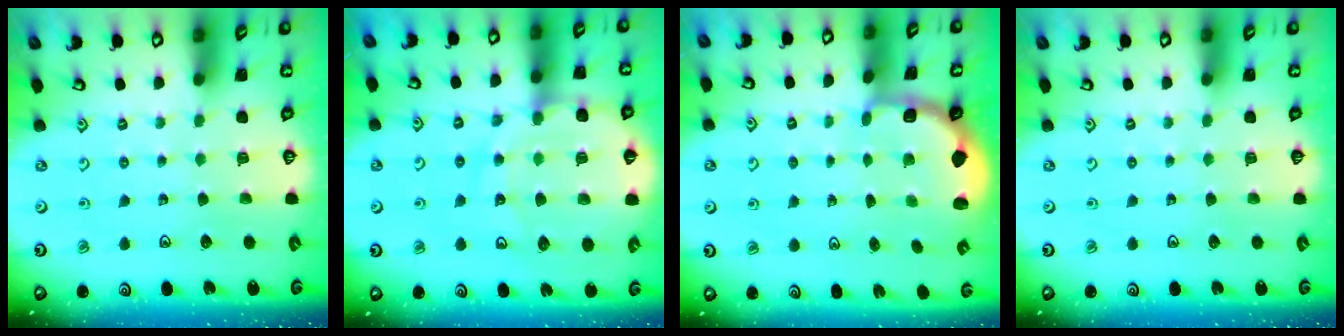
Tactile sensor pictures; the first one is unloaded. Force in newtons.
{"total": 15.0, "press": 14.6, "slide": 3.5}
{"total": 2.2, "press": 2.0, "slide": 1.0}
{"total": 0.0}